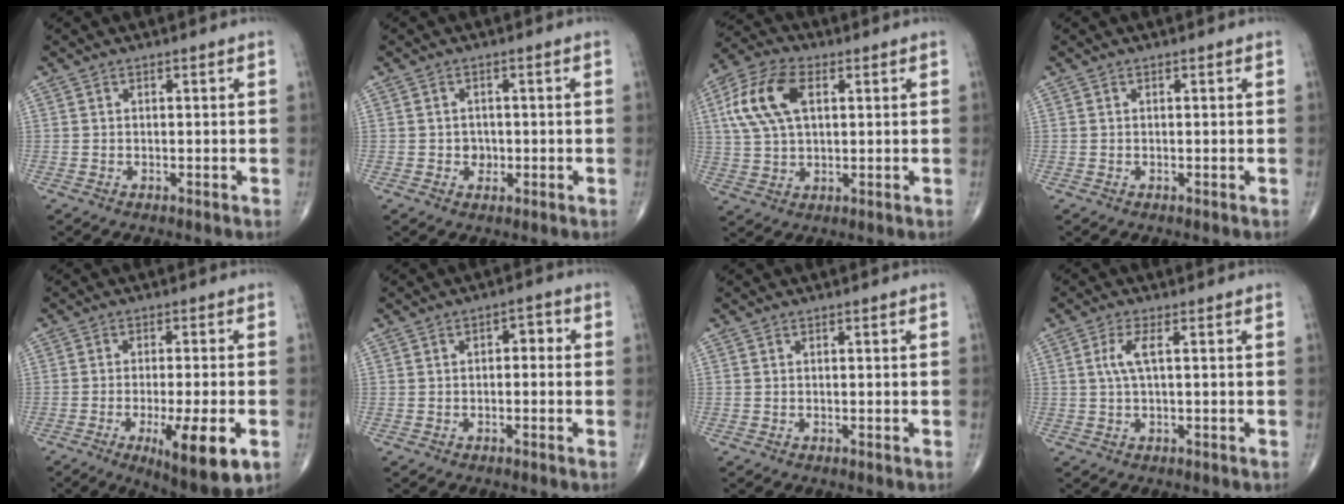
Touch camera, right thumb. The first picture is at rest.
{"total": 2.0, "force": [-0.4, 1.8, 0.8], "torque": [0.001, 0.004, -0.006]}
{"total": 12.6, "force": [3.5, 7.0, 9.9], "torque": [-0.205, 0.013, 0.064]}
{"total": 0.0}
{"total": 12.4, "force": [-4.6, 2.8, 11.2], "torque": [-0.171, -0.013, -0.062]}
{"total": 2.8, "force": [0.0, 1.8, 2.2], "torque": [-0.018, 0.014, -0.009]}
{"total": 0.0}
{"total": 3.3, "force": [0.6, 0.6, 3.2], "torque": [-0.086, 0.008, 0.013]}